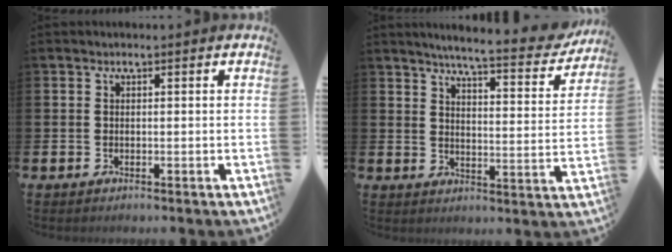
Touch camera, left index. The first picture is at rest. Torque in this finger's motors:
{"motor_torque": [0.95, -1.18, 0.58, 0.08]}